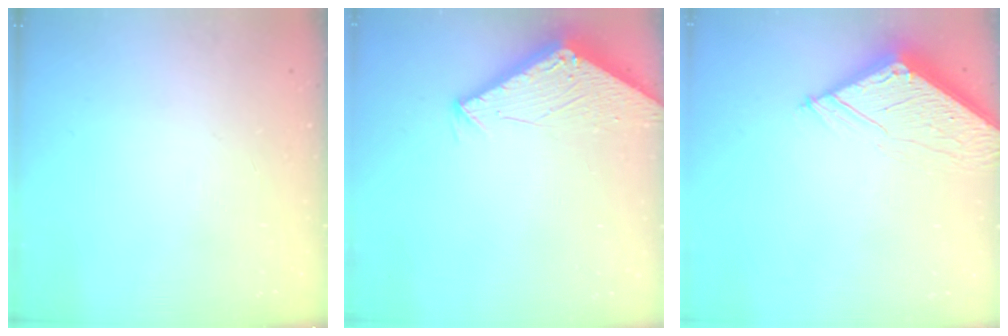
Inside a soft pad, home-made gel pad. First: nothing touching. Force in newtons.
{"total": 2.8, "press": 2.8, "slide": 0.2}
{"total": 6.6, "press": 6.6, "slide": 0.7}